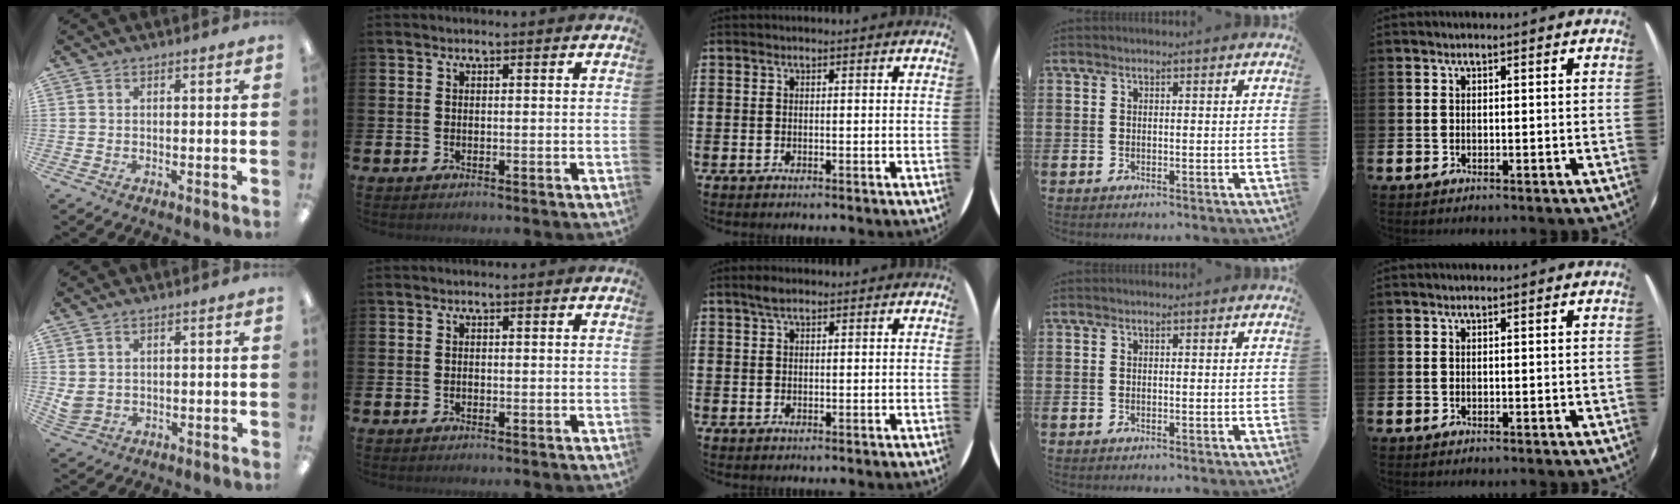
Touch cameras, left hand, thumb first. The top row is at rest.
{"thumb": {"total": 3.3, "force": [1.5, 2.6, 1.4], "torque": [-0.031, 0.000, 0.030]}, "middle": {"total": 1.9, "force": [1.3, 0.8, 1.1], "torque": [-0.015, 0.002, 0.022]}}